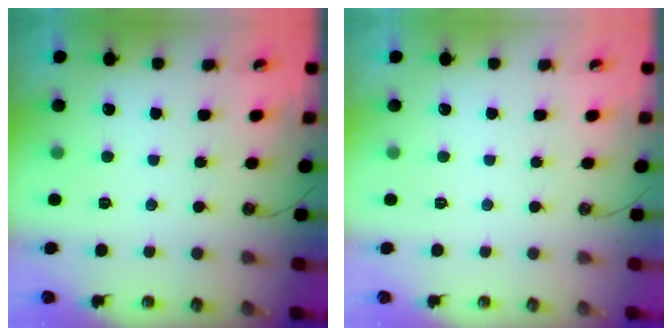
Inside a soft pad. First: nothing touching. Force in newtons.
{"total": 0.0}